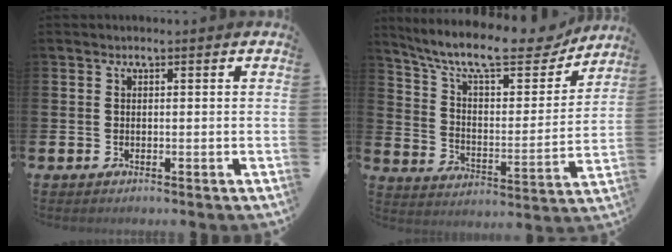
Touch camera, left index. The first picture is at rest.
{"total": 12.1, "force": [10.4, 3.1, 5.3], "torque": [-0.126, -0.068, 0.175]}